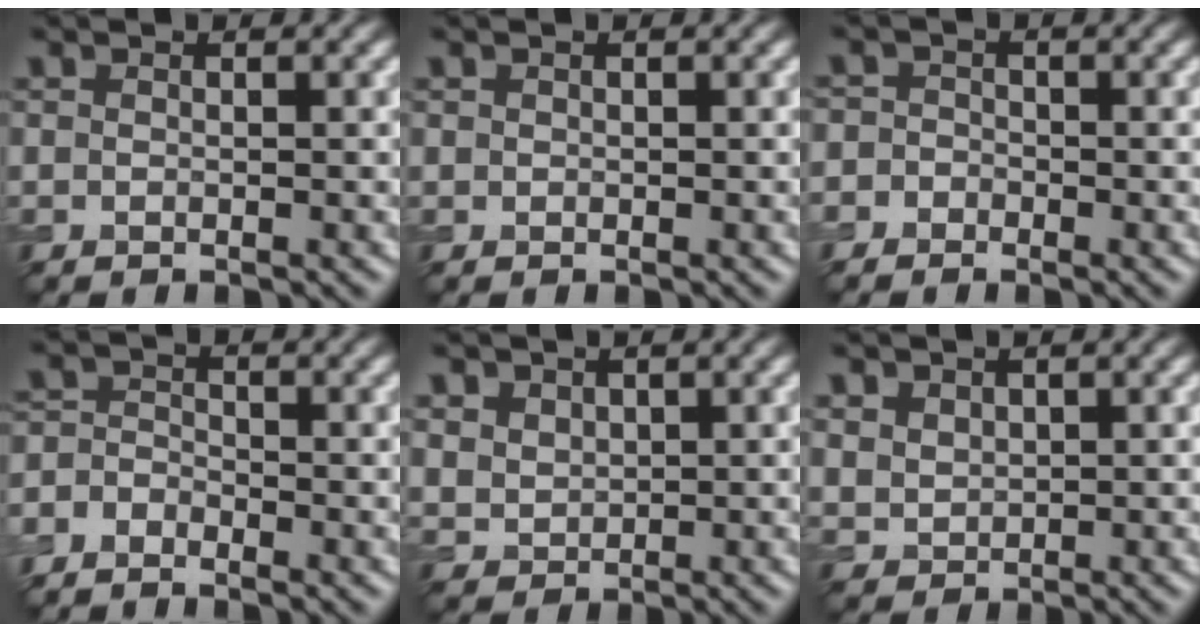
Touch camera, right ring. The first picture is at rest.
{"total": 0.0}
{"total": 2.1, "force": [-0.8, 1.9, 0.4], "torque": [0.016, 0.016, -0.036]}
{"total": 2.4, "force": [-2.0, 1.2, 0.7], "torque": [-0.010, 0.001, -0.047]}
{"total": 3.1, "force": [1.7, 2.3, 1.2], "torque": [-0.048, 0.001, 0.047]}
{"total": 2.4, "force": [1.3, 1.8, 0.9], "torque": [-0.031, -0.003, 0.037]}